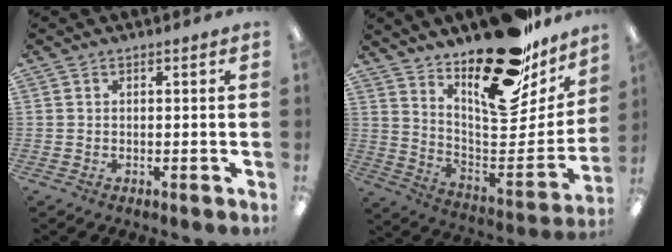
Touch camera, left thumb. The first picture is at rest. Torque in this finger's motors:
{"motor_torque": [0.78, 0.58, 1.12, -1.65, 0.17]}